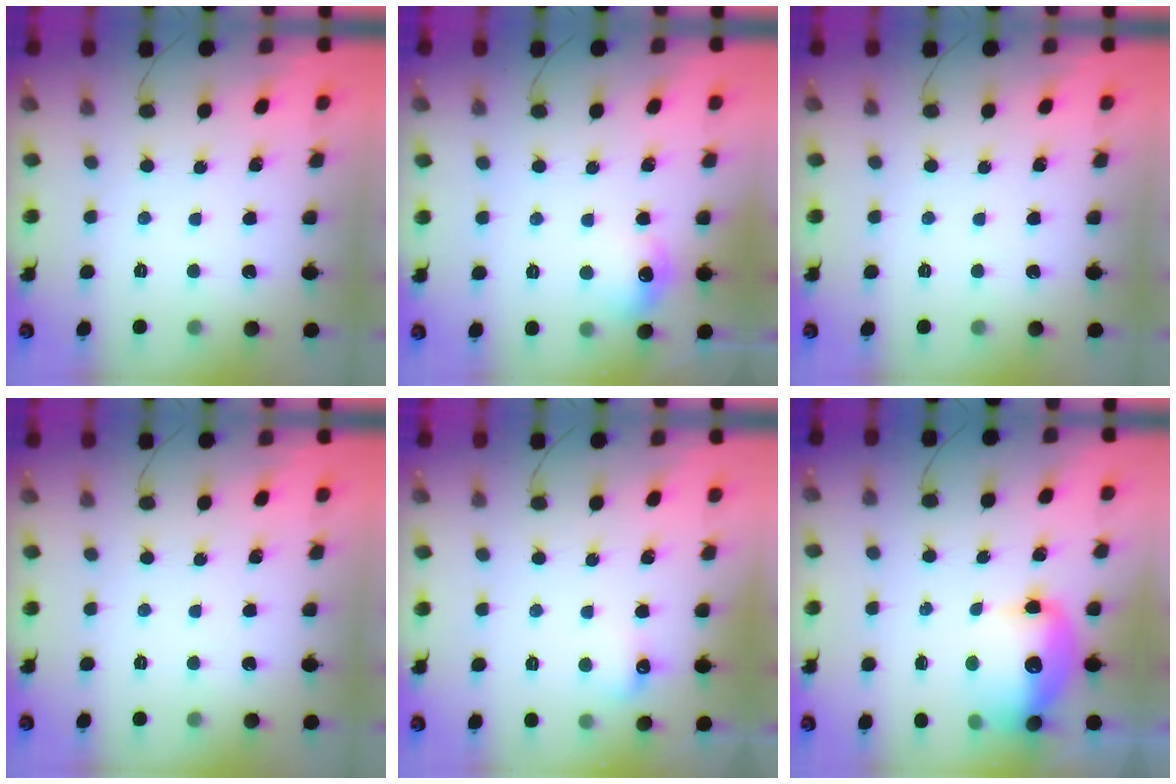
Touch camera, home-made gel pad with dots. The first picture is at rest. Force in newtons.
{"total": 8.2, "press": 8.1, "slide": 1.2}
{"total": 0.0}
{"total": 0.0}
{"total": 5.3, "press": 5.1, "slide": 1.5}
{"total": 14.3, "press": 13.8, "slide": 3.7}